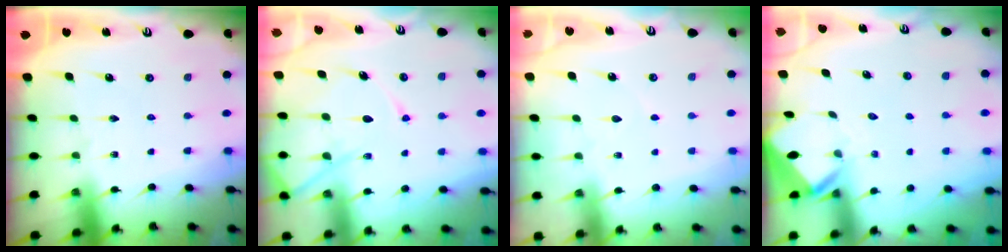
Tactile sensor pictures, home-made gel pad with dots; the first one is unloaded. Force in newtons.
{"total": 13.1, "press": 13.0, "slide": 1.3}
{"total": 3.3, "press": 3.3, "slide": 0.5}
{"total": 2.5, "press": 2.5, "slide": 0.1}